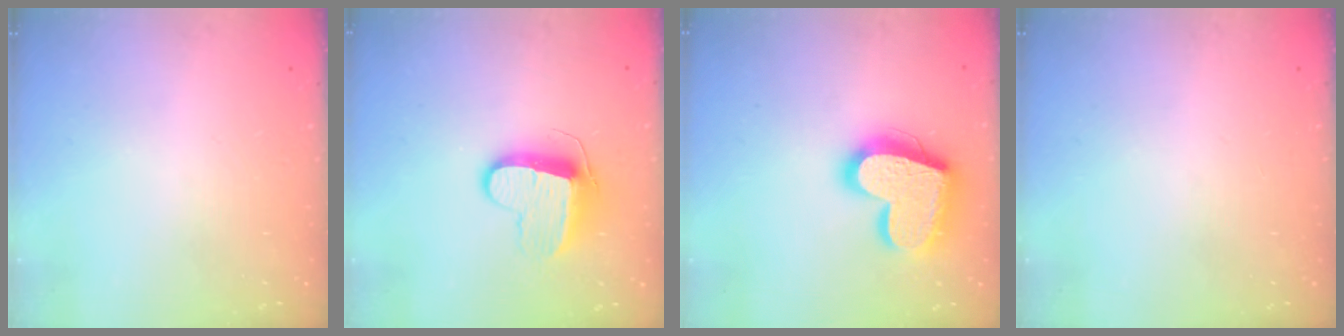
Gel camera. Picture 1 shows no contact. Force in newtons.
{"total": 10.5, "press": 10.5, "slide": 0.4}
{"total": 20.5, "press": 20.4, "slide": 1.7}
{"total": 0.0}